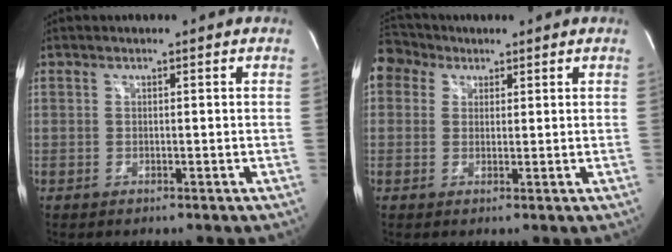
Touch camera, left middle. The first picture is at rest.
{"total": 5.1, "force": [3.1, 3.9, 0.8], "torque": [-0.023, 0.031, 0.062]}